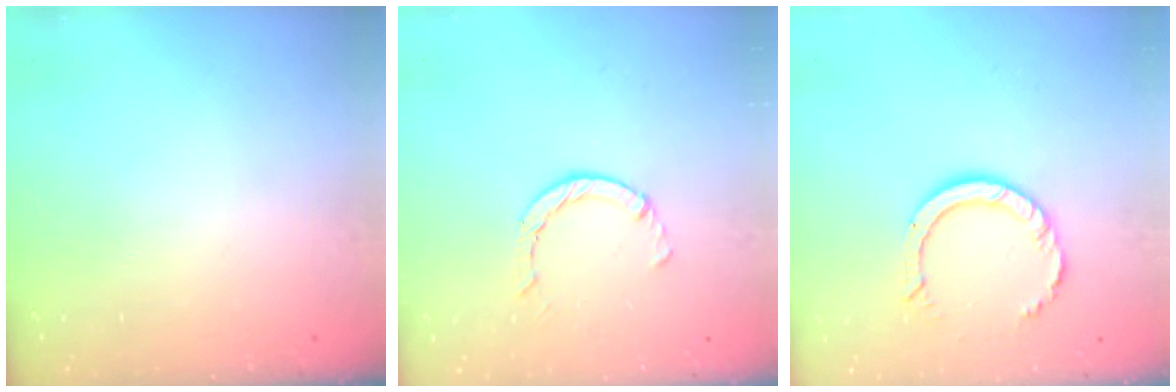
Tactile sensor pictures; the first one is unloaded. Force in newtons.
{"total": 2.9, "press": 2.8, "slide": 0.4}
{"total": 8.3, "press": 8.2, "slide": 0.6}